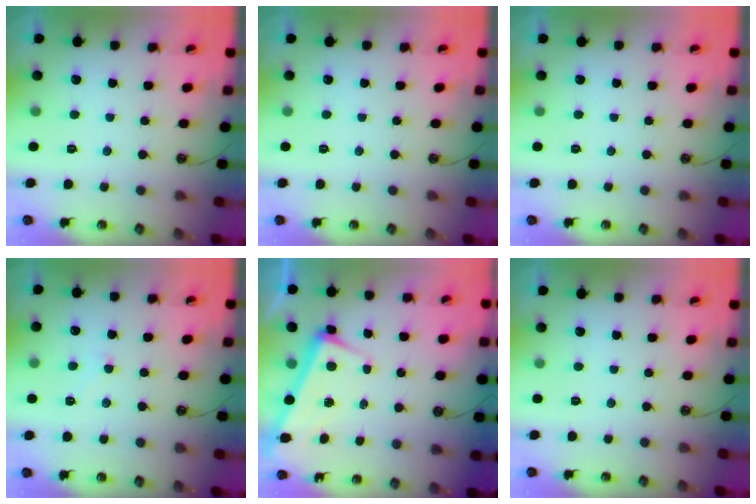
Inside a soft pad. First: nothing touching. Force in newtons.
{"total": 0.0}
{"total": 0.0}
{"total": 2.4, "press": 2.3, "slide": 0.7}
{"total": 3.3, "press": 3.1, "slide": 1.1}
{"total": 0.0}